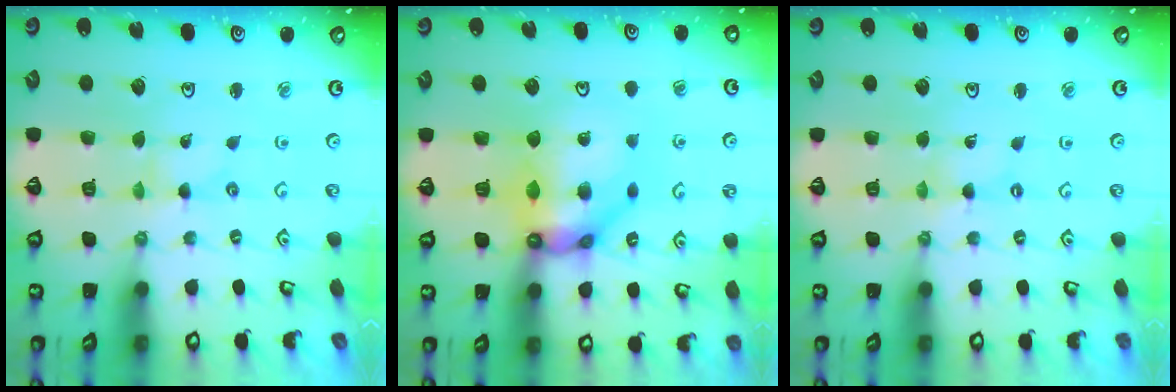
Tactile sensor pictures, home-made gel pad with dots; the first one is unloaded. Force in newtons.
{"total": 12.9, "press": 12.8, "slide": 1.3}
{"total": 0.0}